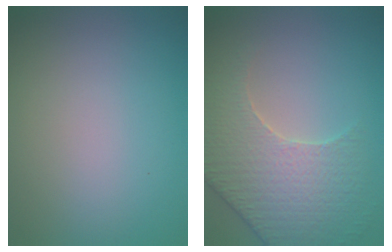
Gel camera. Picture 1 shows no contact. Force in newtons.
{"total": 5.3, "press": 5.0, "slide": 1.7}